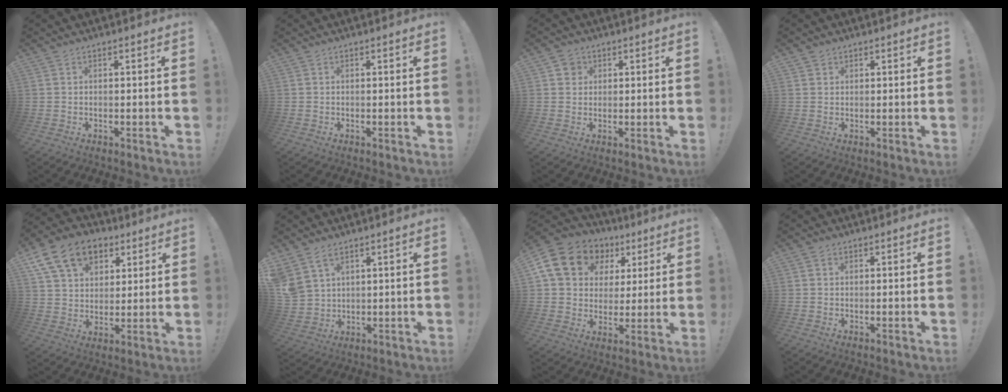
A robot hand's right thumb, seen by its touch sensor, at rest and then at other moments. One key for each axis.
{"total": 0.0}
{"total": 3.5, "fx": 1.4, "fy": 3.1, "fz": 0.7, "tx": -0.002, "ty": -0.003, "tz": 0.024}
{"total": 1.3, "fx": 1.0, "fy": 0.8, "fz": 0.2, "tx": 0.003, "ty": -0.006, "tz": 0.016}
{"total": 16.6, "fx": 8.2, "fy": 11.7, "fz": 8.4, "tx": -0.129, "ty": -0.036, "tz": 0.157}
{"total": 6.2, "fx": 4.2, "fy": 3.6, "fz": 2.8, "tx": -0.056, "ty": -0.016, "tz": 0.088}
{"total": 16.4, "fx": 6.8, "fy": 12.8, "fz": 7.7, "tx": -0.120, "ty": -0.024, "tz": 0.141}
{"total": 0.6, "fx": 0.3, "fy": 0.5, "fz": 0.0, "tx": 0.004, "ty": 0.000, "tz": 0.005}